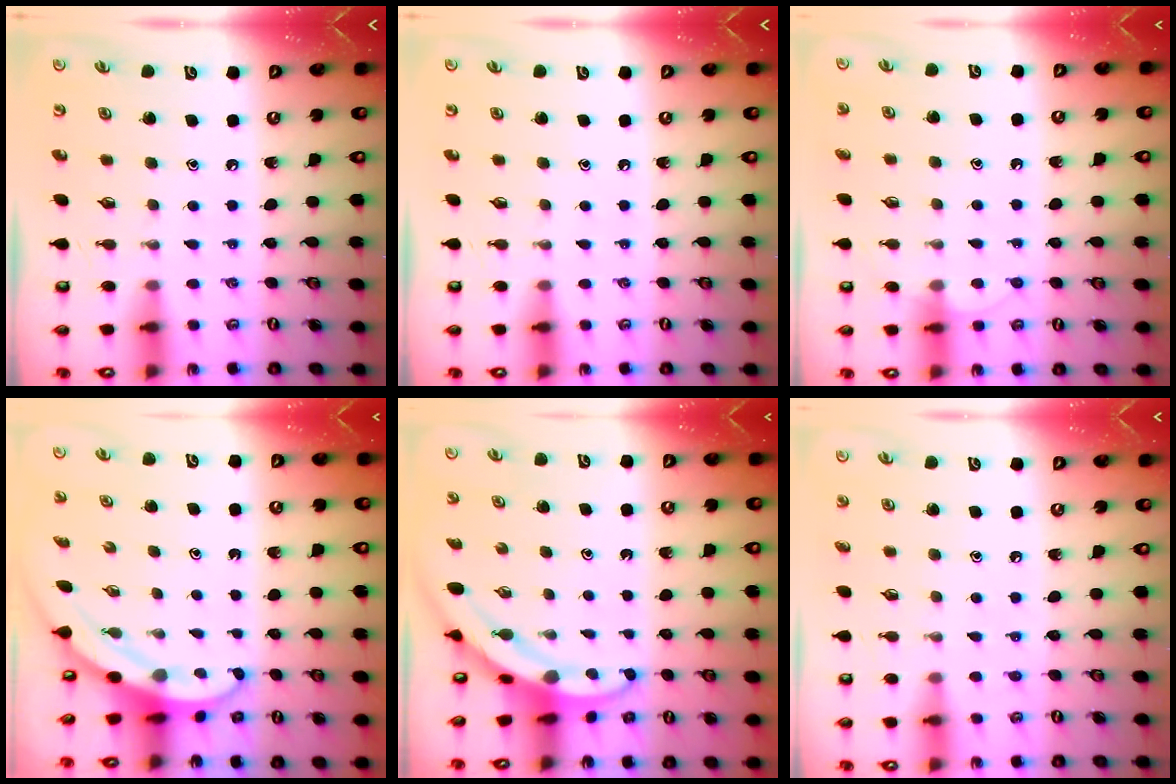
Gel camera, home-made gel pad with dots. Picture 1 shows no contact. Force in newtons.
{"total": 0.0}
{"total": 4.5, "press": 4.4, "slide": 0.4}
{"total": 3.3, "press": 3.3, "slide": 0.1}
{"total": 3.6, "press": 3.5, "slide": 0.4}
{"total": 4.1, "press": 4.0, "slide": 0.5}